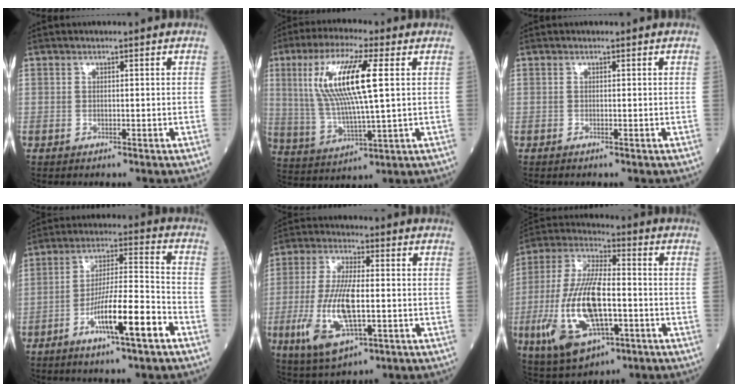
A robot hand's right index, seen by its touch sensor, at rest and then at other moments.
{"total": 14.2, "force": [3.5, 1.6, 13.7], "torque": [-0.288, 0.007, 0.065]}
{"total": 0.0}
{"total": 12.1, "force": [-5.9, 0.8, 10.6], "torque": [-0.186, 0.000, -0.104]}
{"total": 12.6, "force": [-2.8, 3.8, 11.7], "torque": [-0.247, -0.011, -0.043]}
{"total": 17.7, "force": [-4.5, 6.7, 15.8], "torque": [-0.338, -0.003, -0.072]}